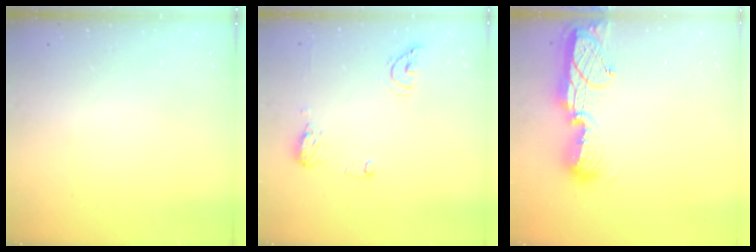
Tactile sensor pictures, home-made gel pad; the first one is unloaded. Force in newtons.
{"total": 12.8, "press": 10.6, "slide": 7.2}
{"total": 12.5, "press": 12.4, "slide": 1.0}